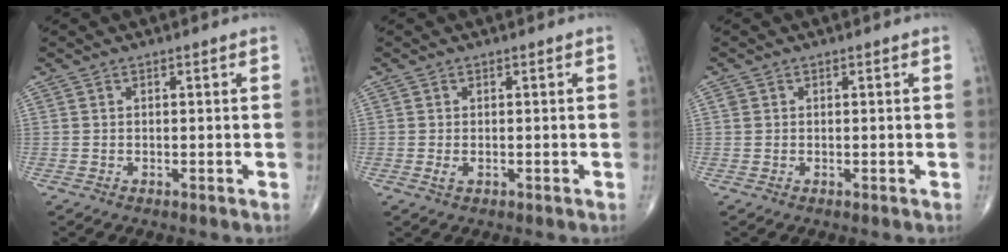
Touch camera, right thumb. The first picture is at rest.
{"total": 1.2, "force": [-0.3, 0.6, 1.0], "torque": [-0.023, -0.004, -0.005]}
{"total": 0.9, "force": [0.3, 0.8, 0.3], "torque": [-0.001, 0.002, 0.005]}